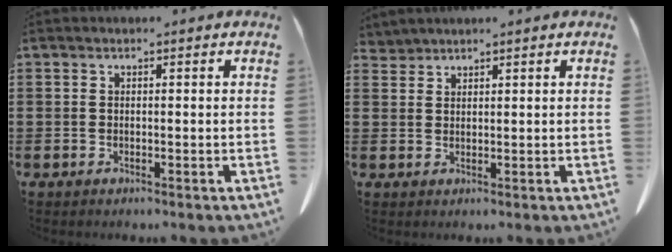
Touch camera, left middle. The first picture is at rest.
{"total": 1.5, "force": [1.5, 0.1, 0.0], "torque": [-0.005, -0.001, 0.031]}